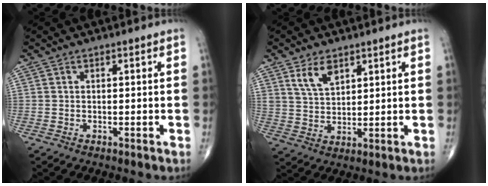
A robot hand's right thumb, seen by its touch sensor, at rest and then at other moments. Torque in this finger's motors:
{"motor_torque": [0.00, 0.09, 0.54, 0.52, 0.02]}